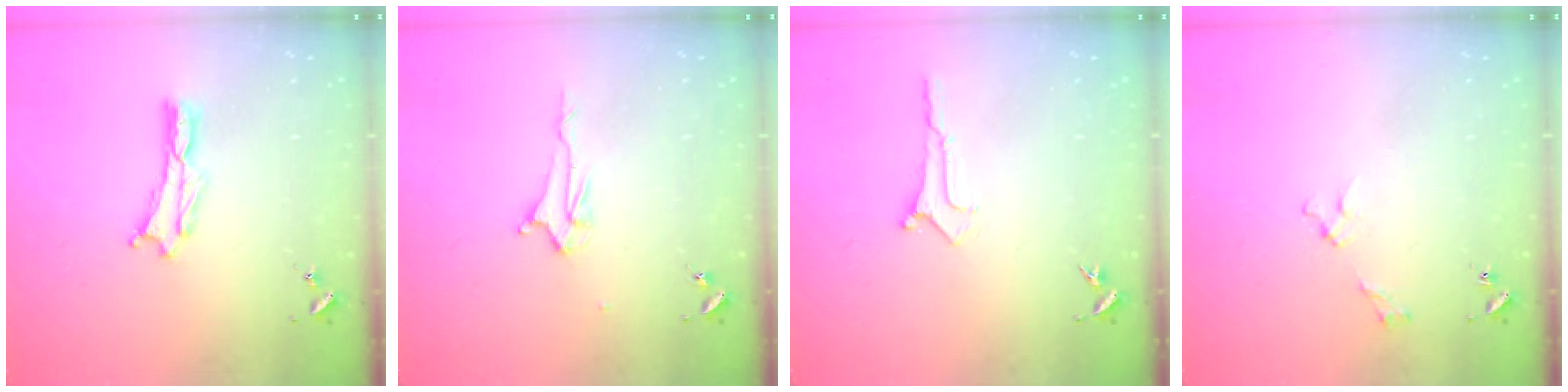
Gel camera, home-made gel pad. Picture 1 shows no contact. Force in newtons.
{"total": 2.2, "press": 2.2, "slide": 0.3}
{"total": 0.0}
{"total": 2.7, "press": 2.6, "slide": 0.3}